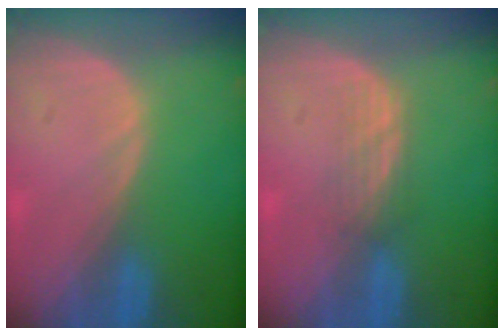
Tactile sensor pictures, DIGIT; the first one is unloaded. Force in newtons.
{"total": 2.4, "press": 2.4, "slide": 0.5}